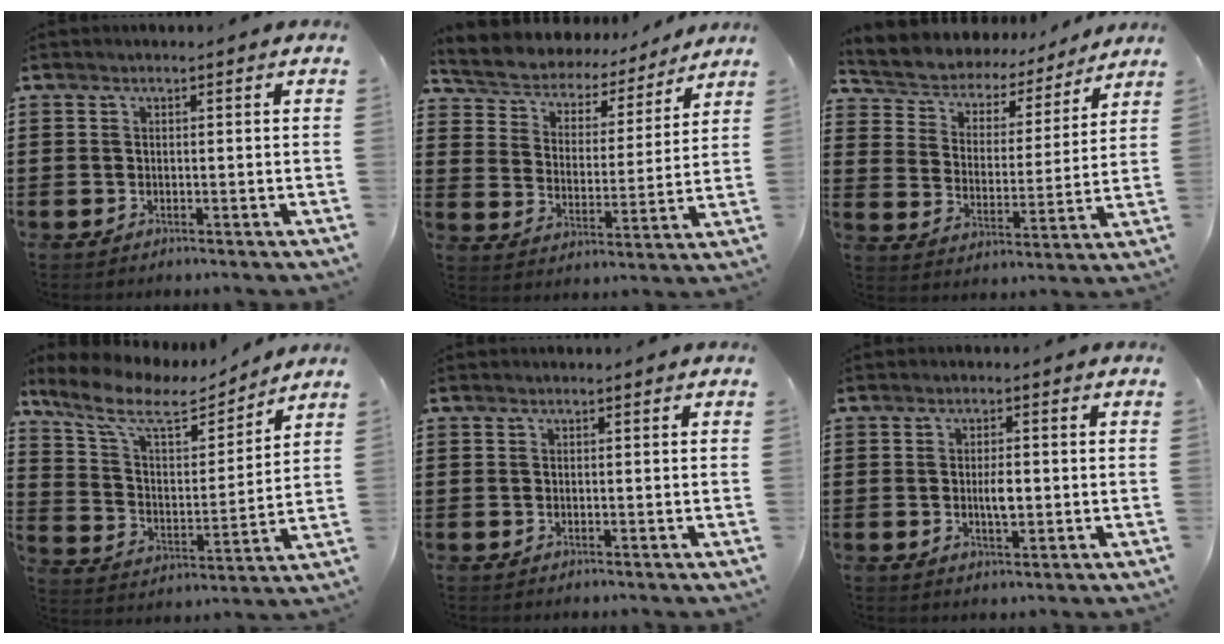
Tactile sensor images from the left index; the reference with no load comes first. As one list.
[{"total": 4.4, "force": [4.2, 1.2, -0.2], "torque": [-0.025, -0.034, 0.067]}, {"total": 4.3, "force": [4.1, 1.3, -0.2], "torque": [-0.026, -0.036, 0.064]}, {"total": 10.0, "force": [7.8, 3.2, 5.5], "torque": [-0.136, -0.033, 0.133]}, {"total": 0.0}, {"total": 3.2, "force": [-0.1, 1.1, 3.0], "torque": [-0.048, -0.003, -0.004]}]